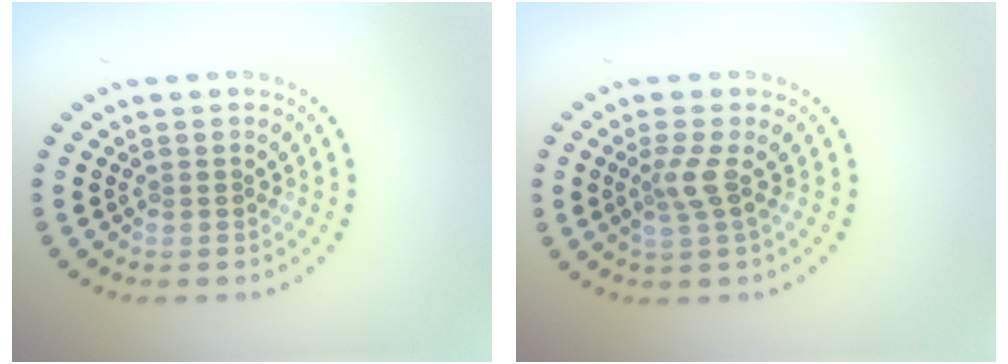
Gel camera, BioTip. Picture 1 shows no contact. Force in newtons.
{"total": 2.1, "press": 1.4, "slide": 1.5}